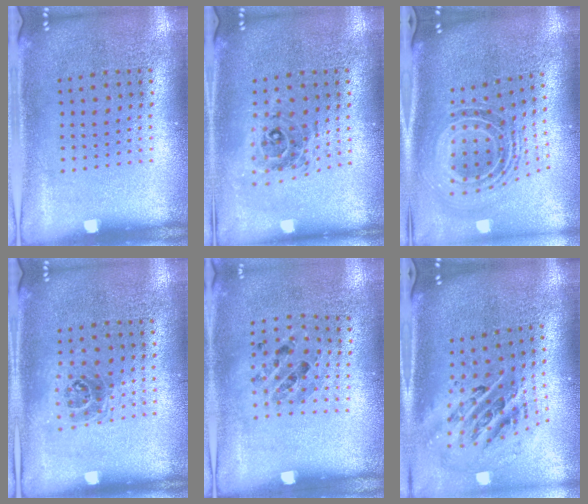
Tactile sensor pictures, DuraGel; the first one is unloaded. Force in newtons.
{"total": 0.7, "press": 0.7, "slide": 0.1}
{"total": 1.7, "press": 1.3, "slide": 1.1}
{"total": 1.0, "press": 0.9, "slide": 0.5}
{"total": 0.8, "press": 0.7, "slide": 0.4}
{"total": 2.1, "press": 1.6, "slide": 1.4}